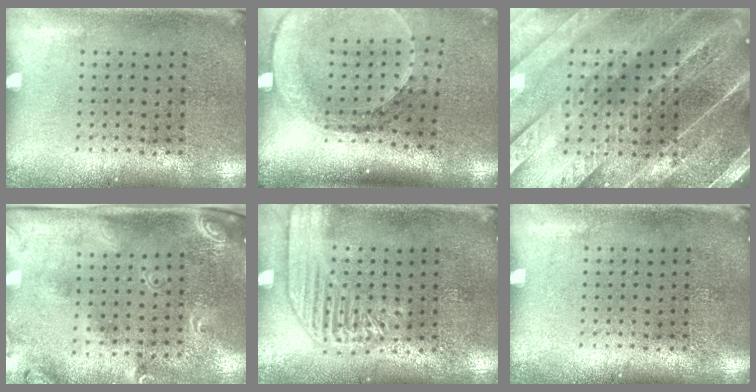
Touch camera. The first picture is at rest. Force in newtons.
{"total": 2.8, "press": 2.1, "slide": 1.9}
{"total": 5.1, "press": 4.4, "slide": 2.6}
{"total": 2.4, "press": 1.7, "slide": 1.7}
{"total": 2.0, "press": 1.8, "slide": 0.7}
{"total": 0.0}